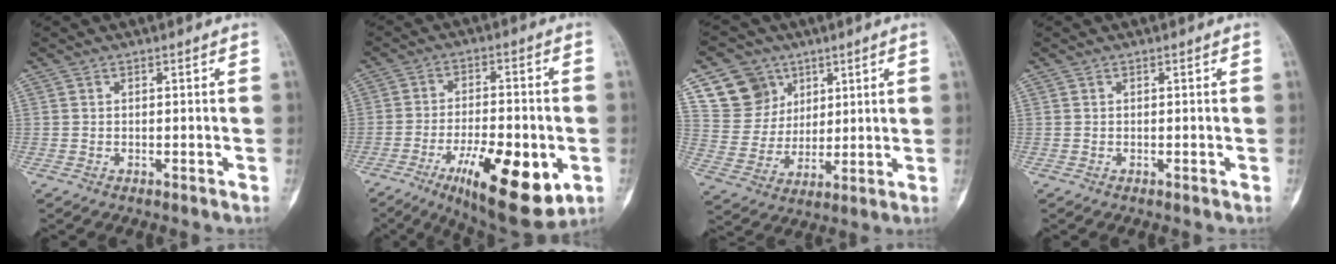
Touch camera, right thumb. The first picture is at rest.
{"total": 18.7, "force": [-6.9, 6.8, 16.0], "torque": [-0.229, 0.007, -0.094]}
{"total": 11.5, "force": [6.1, 9.4, 2.6], "torque": [-0.014, -0.029, 0.126]}
{"total": 0.0}